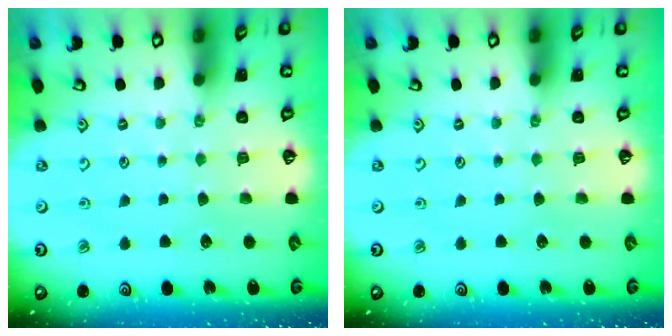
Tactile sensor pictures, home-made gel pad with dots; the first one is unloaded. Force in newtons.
{"total": 0.0}